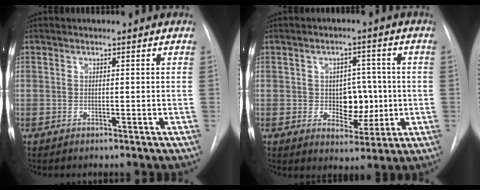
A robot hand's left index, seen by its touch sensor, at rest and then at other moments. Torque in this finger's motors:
{"motor_torque": [0.45, -0.13, 0.21, 0.03]}